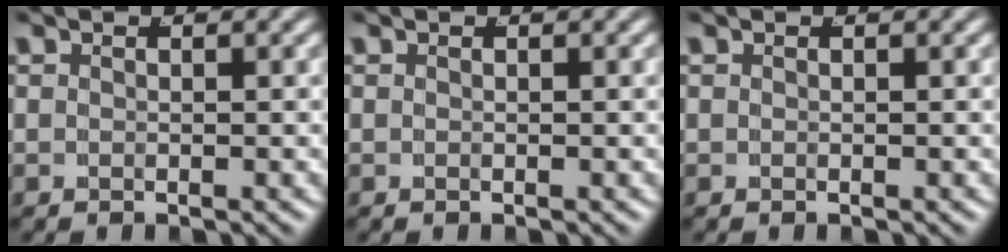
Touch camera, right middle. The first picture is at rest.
{"total": 0.0}
{"total": 0.0}